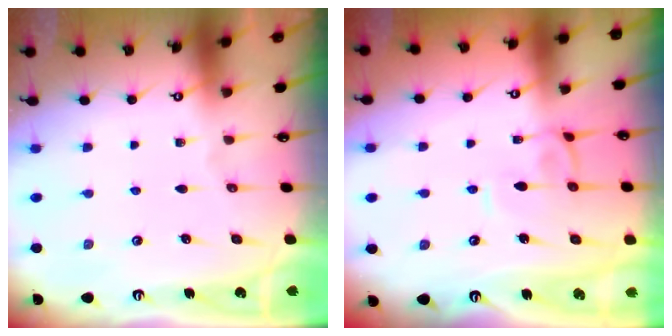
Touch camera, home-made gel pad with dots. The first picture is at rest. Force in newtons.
{"total": 1.3, "press": 1.2, "slide": 0.5}